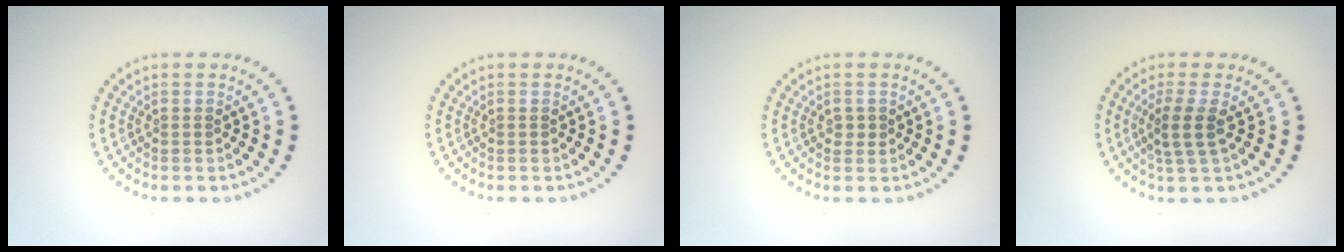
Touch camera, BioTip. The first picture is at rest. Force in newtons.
{"total": 0.0}
{"total": 1.0, "press": 1.0, "slide": 0.0}
{"total": 2.5, "press": 2.0, "slide": 1.4}